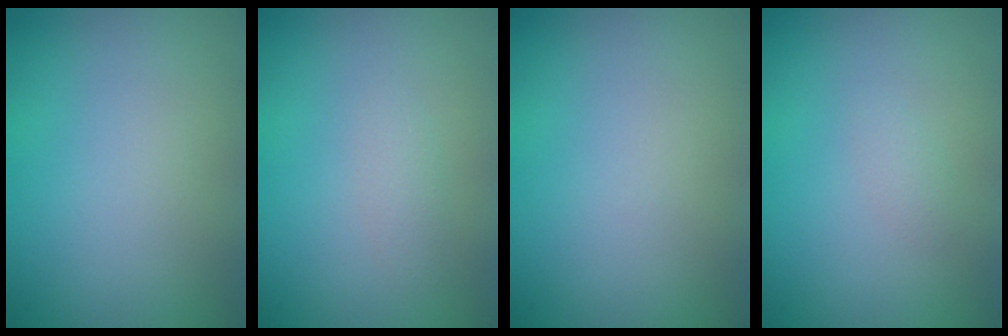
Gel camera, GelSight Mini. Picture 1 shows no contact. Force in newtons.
{"total": 1.0, "press": 1.0, "slide": 0.0}
{"total": 0.0}
{"total": 0.7, "press": 0.7, "slide": 0.0}